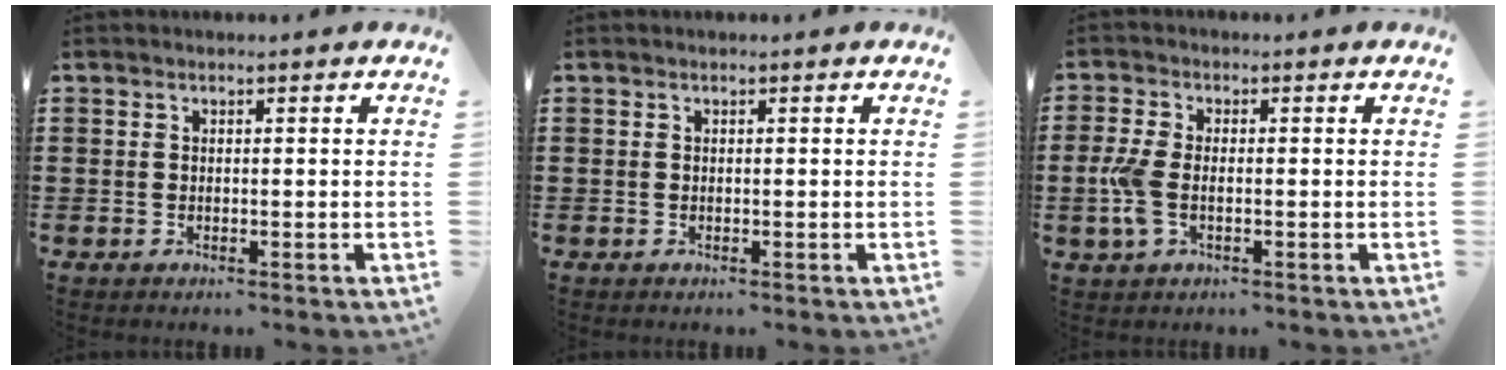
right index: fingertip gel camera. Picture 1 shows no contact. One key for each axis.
{"total": 0.0}
{"total": 4.6, "fx": -0.7, "fy": 2.4, "fz": 3.9, "tx": -0.098, "ty": -0.006, "tz": -0.020}